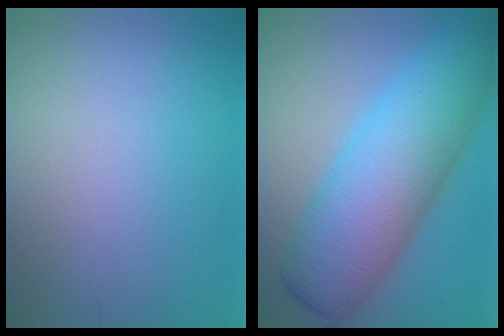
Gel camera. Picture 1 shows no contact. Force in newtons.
{"total": 10.8, "press": 10.8, "slide": 0.2}